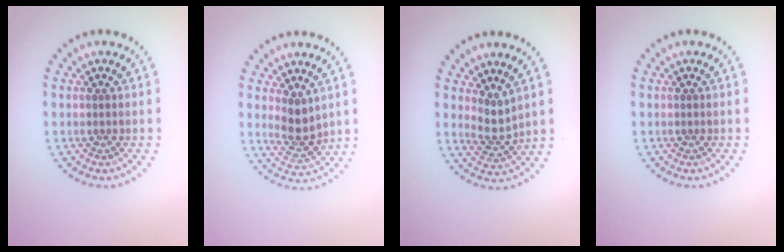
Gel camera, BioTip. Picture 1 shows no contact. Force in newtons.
{"total": 2.8, "press": 2.5, "slide": 1.1}
{"total": 2.2, "press": 1.5, "slide": 1.6}
{"total": 0.0}